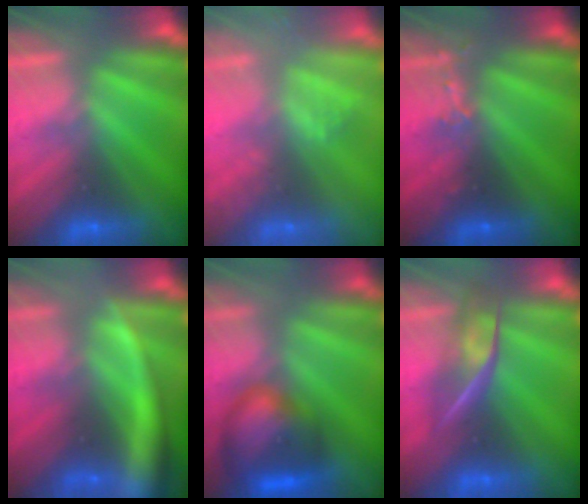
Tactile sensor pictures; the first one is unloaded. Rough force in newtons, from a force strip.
{"total": 2.1}
{"total": 2.6}
{"total": 7.0}
{"total": 7.7}
{"total": 2.4}